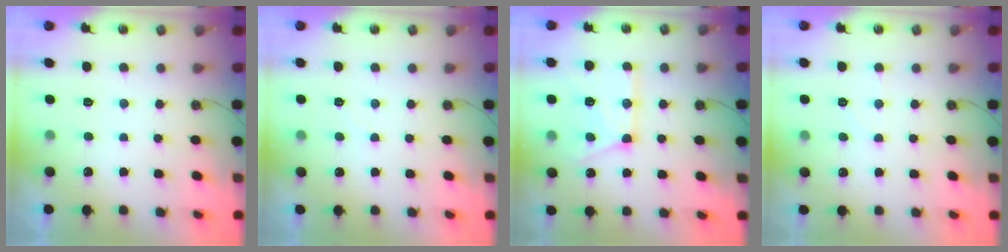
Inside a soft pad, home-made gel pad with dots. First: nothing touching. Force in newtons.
{"total": 3.5, "press": 3.5, "slide": 0.4}
{"total": 15.1, "press": 15.0, "slide": 1.6}
{"total": 6.2, "press": 6.1, "slide": 1.0}